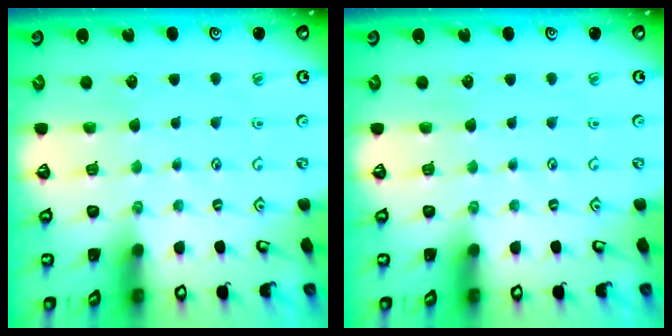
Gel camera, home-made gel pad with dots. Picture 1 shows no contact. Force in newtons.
{"total": 0.0}